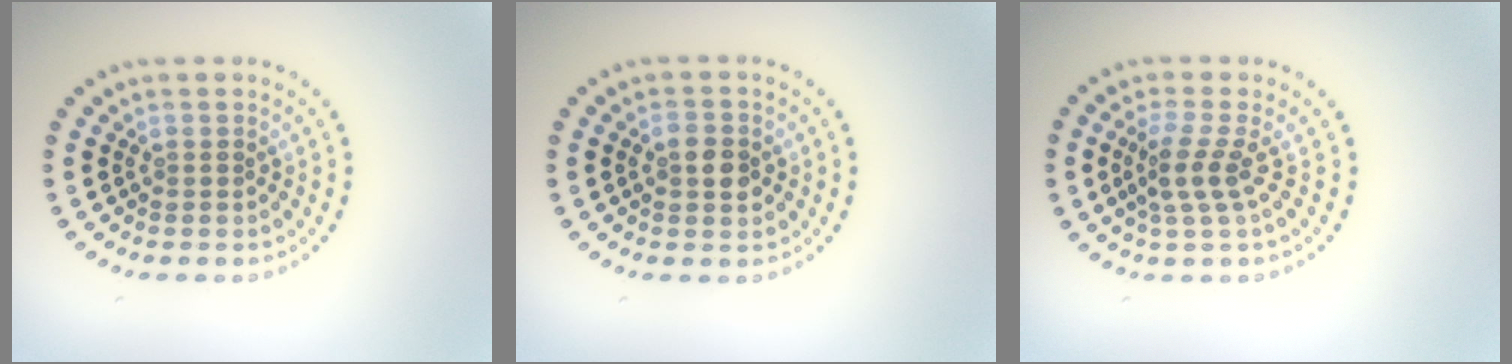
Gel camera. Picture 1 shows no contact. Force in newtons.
{"total": 2.6, "press": 2.6, "slide": 0.1}
{"total": 2.6, "press": 2.0, "slide": 1.6}